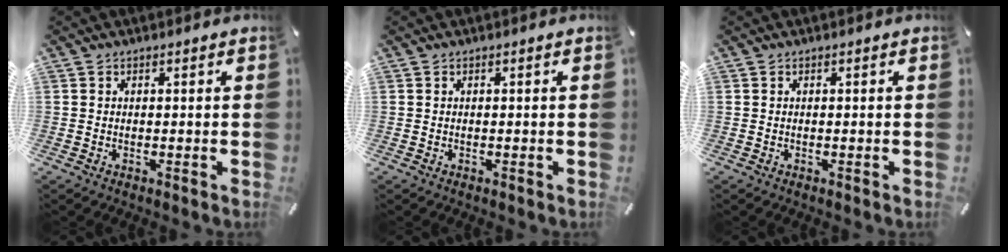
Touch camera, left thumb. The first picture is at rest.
{"total": 0.0}
{"total": 0.0}